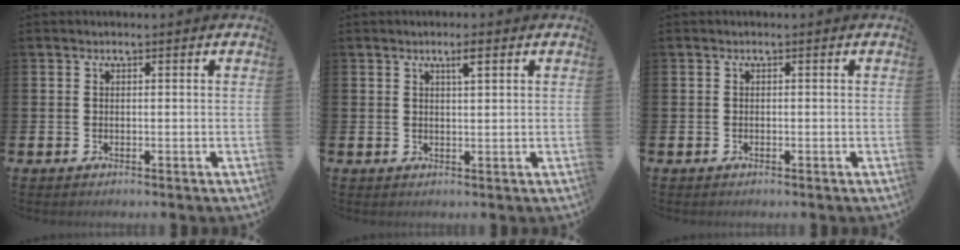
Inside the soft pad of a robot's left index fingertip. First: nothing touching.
{"total": 2.4, "force": [1.6, 0.4, 1.7], "torque": [-0.017, -0.003, 0.022]}
{"total": 0.0}